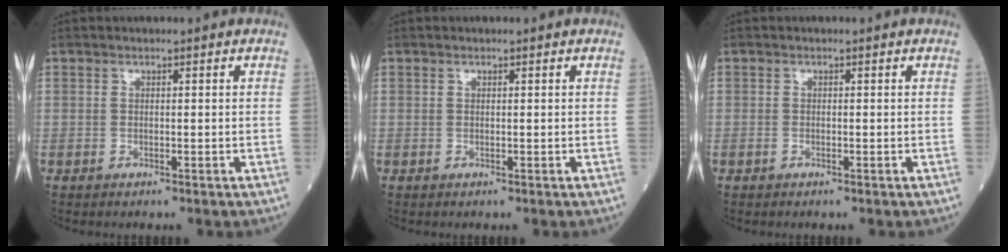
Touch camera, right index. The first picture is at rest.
{"total": 0.0}
{"total": 0.0}